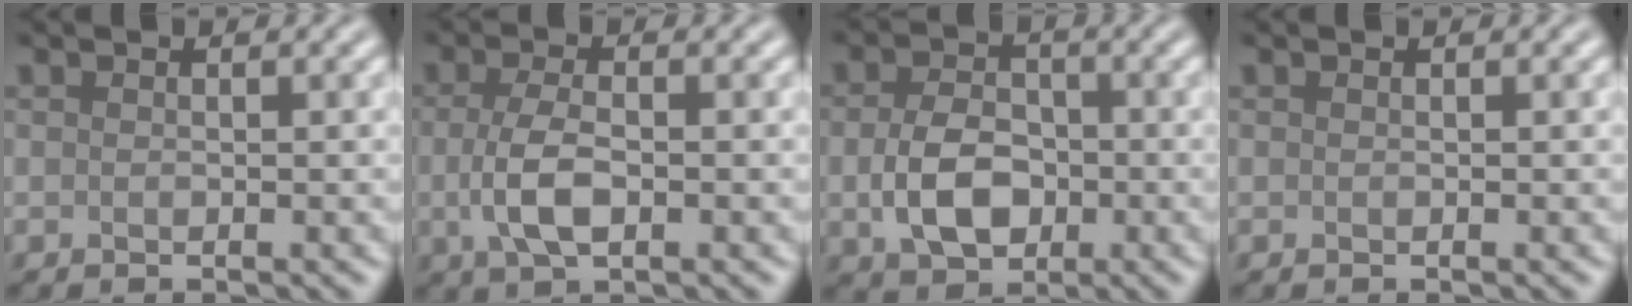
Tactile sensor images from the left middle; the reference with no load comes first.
{"total": 3.8, "force": [-0.5, 1.7, 3.4], "torque": [-0.076, -0.004, -0.011]}
{"total": 5.1, "force": [-0.8, 3.6, 3.5], "torque": [-0.074, -0.006, -0.017]}
{"total": 0.0}